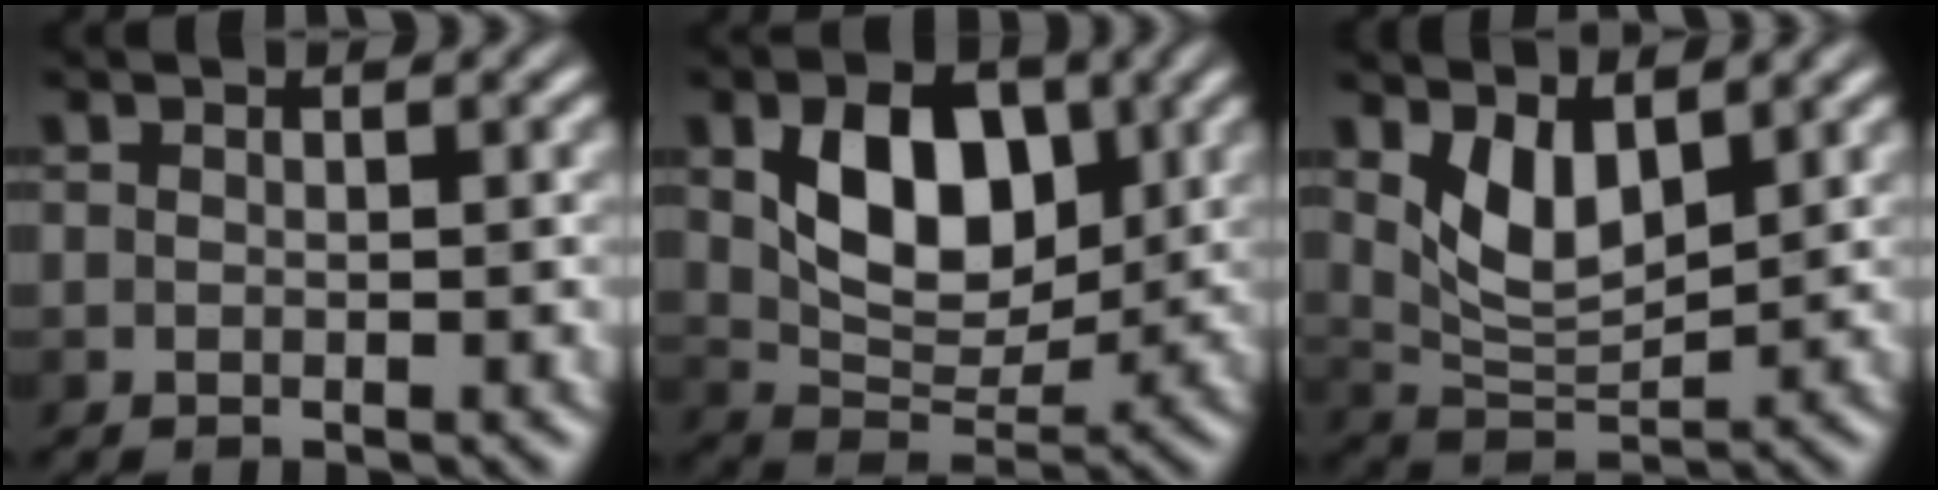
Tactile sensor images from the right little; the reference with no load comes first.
{"total": 7.1, "force": [1.2, 4.7, 5.2], "torque": [-0.092, -0.006, 0.021]}
{"total": 3.9, "force": [1.6, 1.9, 3.0], "torque": [-0.066, -0.012, 0.031]}